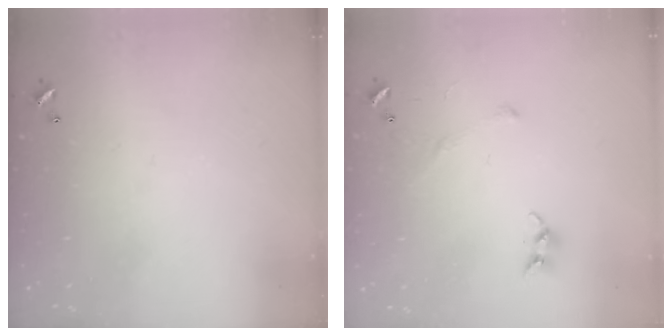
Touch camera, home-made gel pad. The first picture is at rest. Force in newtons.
{"total": 5.2, "press": 5.1, "slide": 0.6}